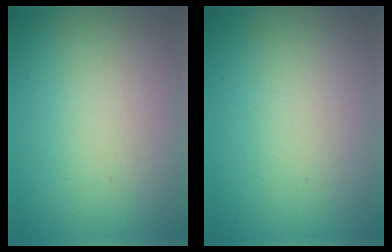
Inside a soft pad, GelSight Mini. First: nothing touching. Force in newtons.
{"total": 0.0}